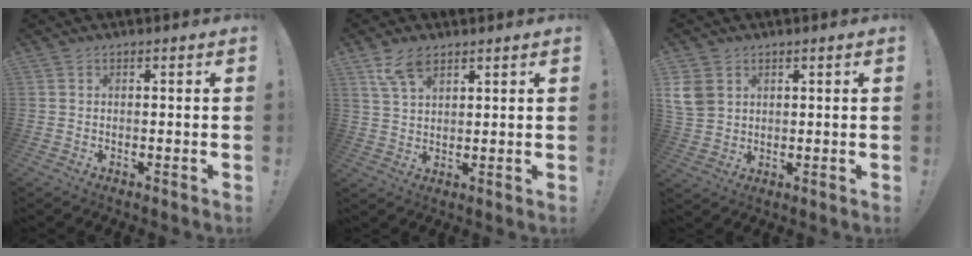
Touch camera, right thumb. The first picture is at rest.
{"total": 7.9, "force": [5.0, 3.8, 4.7], "torque": [-0.090, -0.014, 0.097]}
{"total": 6.7, "force": [2.7, 5.2, 3.2], "torque": [-0.069, -0.007, 0.056]}